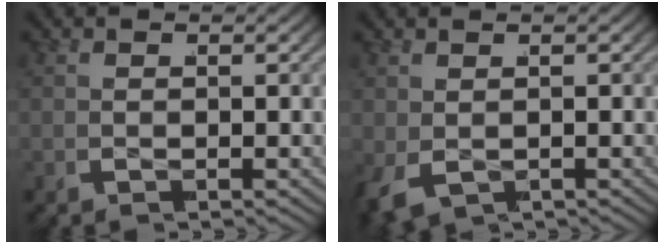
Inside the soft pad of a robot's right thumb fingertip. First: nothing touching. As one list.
[{"total": 1.7, "force": [-0.7, 1.4, 0.6], "torque": [-0.022, -0.008, -0.004]}]